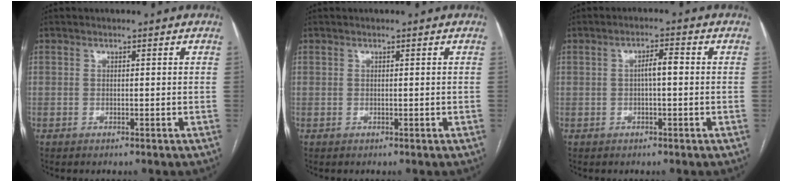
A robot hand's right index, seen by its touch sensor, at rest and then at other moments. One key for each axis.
{"total": 0.0}
{"total": 2.8, "fx": 0.0, "fy": 0.6, "fz": 2.8, "tx": -0.046, "ty": 0.007, "tz": 0.000}